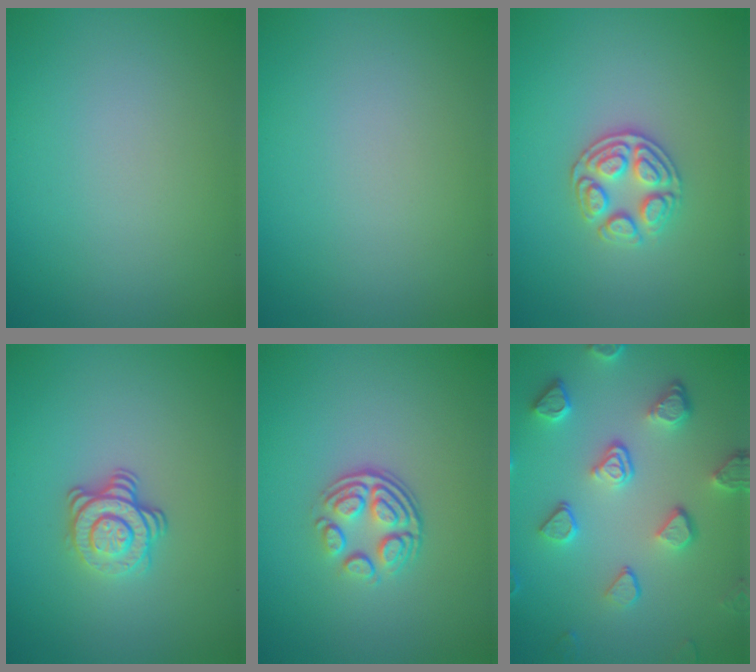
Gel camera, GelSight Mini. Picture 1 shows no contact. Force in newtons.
{"total": 0.0}
{"total": 3.0, "press": 2.8, "slide": 1.1}
{"total": 3.6, "press": 2.5, "slide": 2.5}
{"total": 3.7, "press": 2.6, "slide": 2.7}
{"total": 5.2, "press": 4.0, "slide": 3.3}